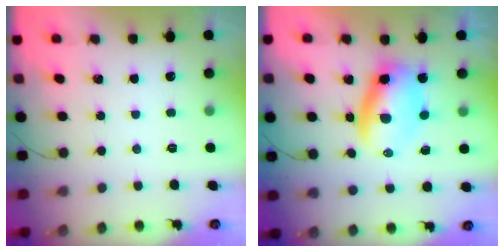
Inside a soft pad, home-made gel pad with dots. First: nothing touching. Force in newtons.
{"total": 6.9, "press": 6.6, "slide": 2.0}